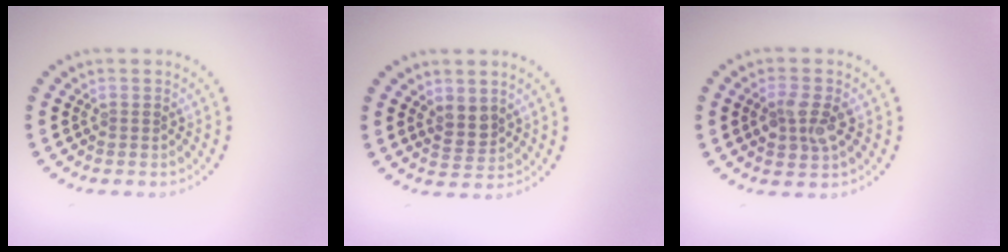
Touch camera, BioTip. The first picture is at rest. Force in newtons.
{"total": 2.0, "press": 1.8, "slide": 0.9}
{"total": 2.6, "press": 2.6, "slide": 0.3}